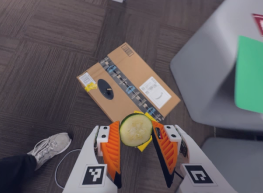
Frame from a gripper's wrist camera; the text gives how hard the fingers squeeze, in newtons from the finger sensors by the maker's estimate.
{"total": 6.6, "left": 7.0, "right": 6.3}